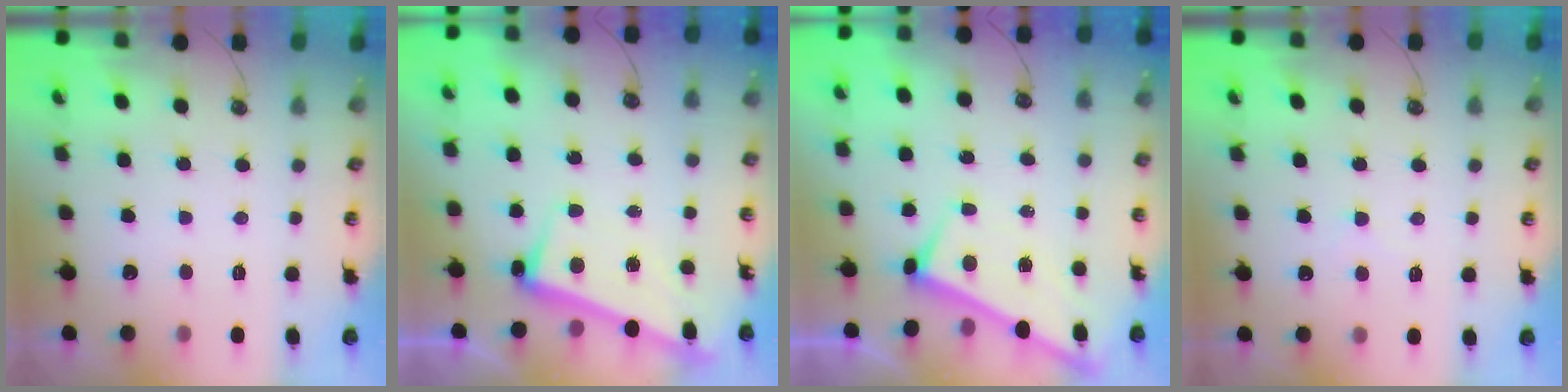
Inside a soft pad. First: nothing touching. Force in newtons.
{"total": 2.6, "press": 2.4, "slide": 1.0}
{"total": 1.7, "press": 1.7, "slide": 0.2}
{"total": 1.5, "press": 1.4, "slide": 0.3}